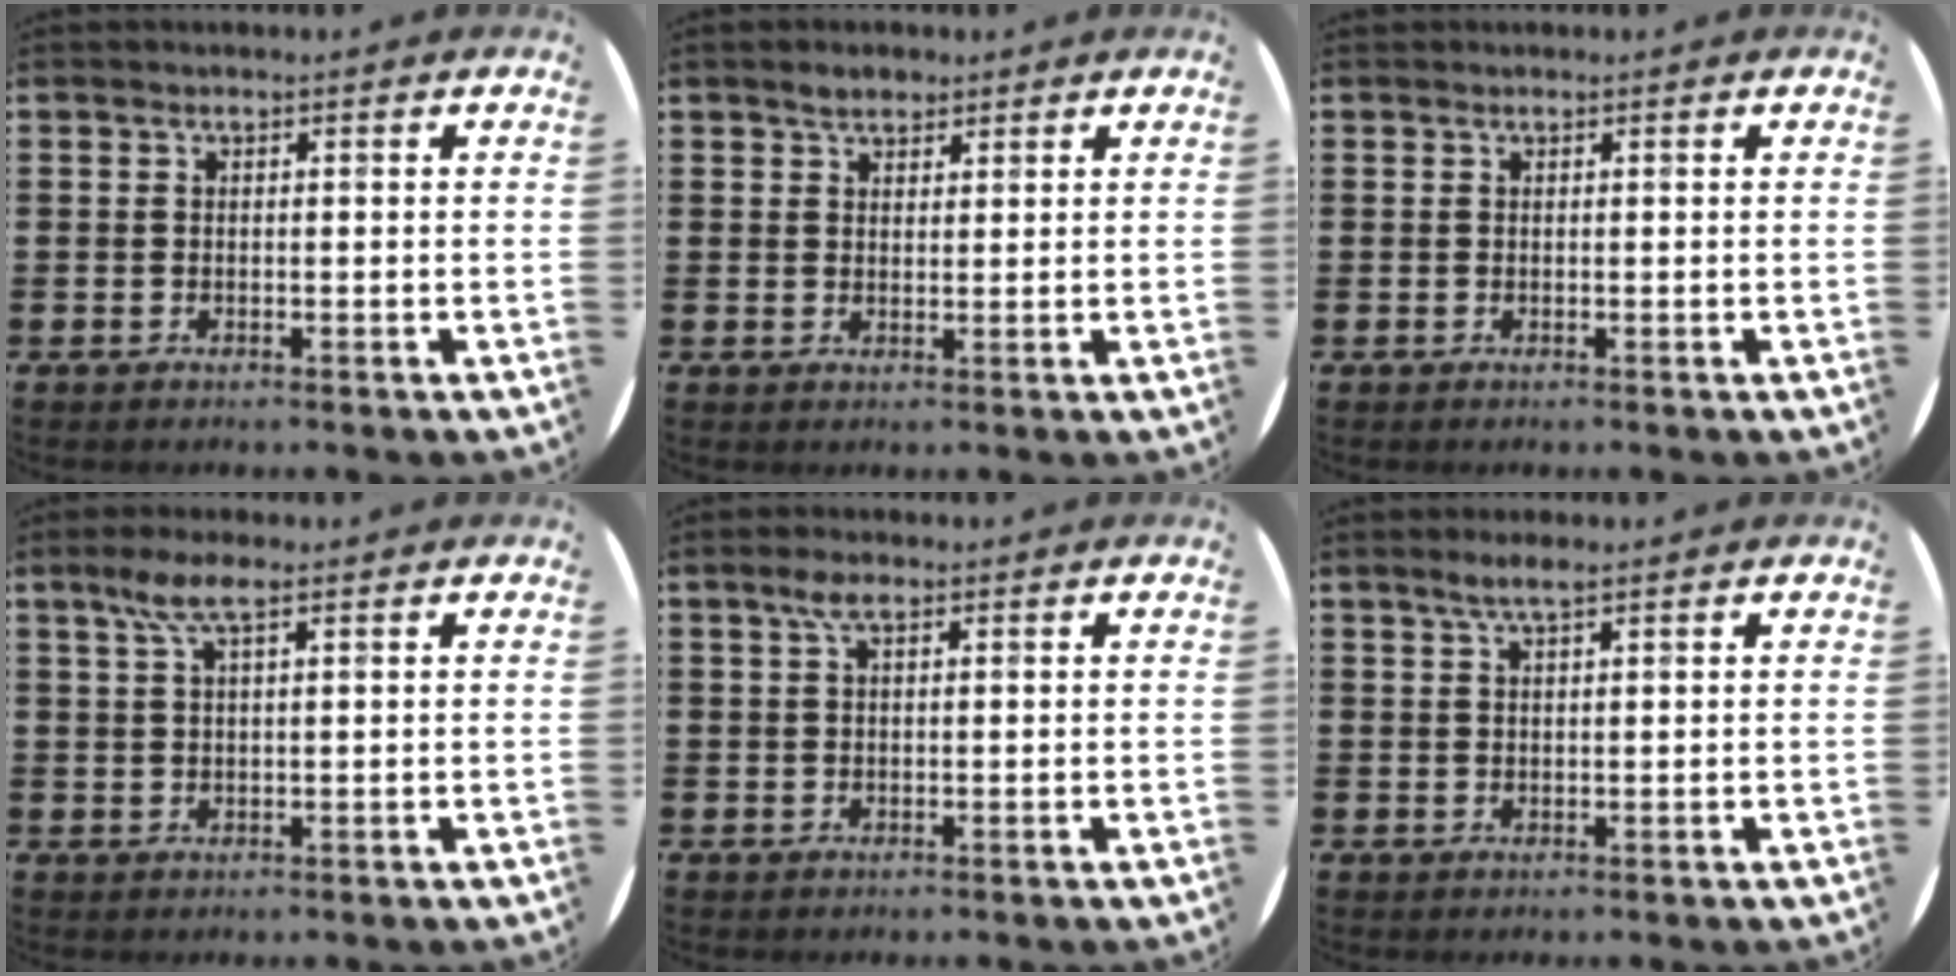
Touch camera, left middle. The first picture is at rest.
{"total": 2.3, "force": [1.9, 1.1, 0.6], "torque": [-0.005, 0.001, 0.035]}
{"total": 0.0}
{"total": 4.2, "force": [2.3, 1.0, 3.3], "torque": [-0.070, 0.007, 0.039]}
{"total": 1.7, "force": [0.8, 0.5, 1.4], "torque": [-0.031, 0.006, 0.012]}
{"total": 2.4, "force": [1.7, 0.3, 1.6], "torque": [-0.033, 0.004, 0.030]}